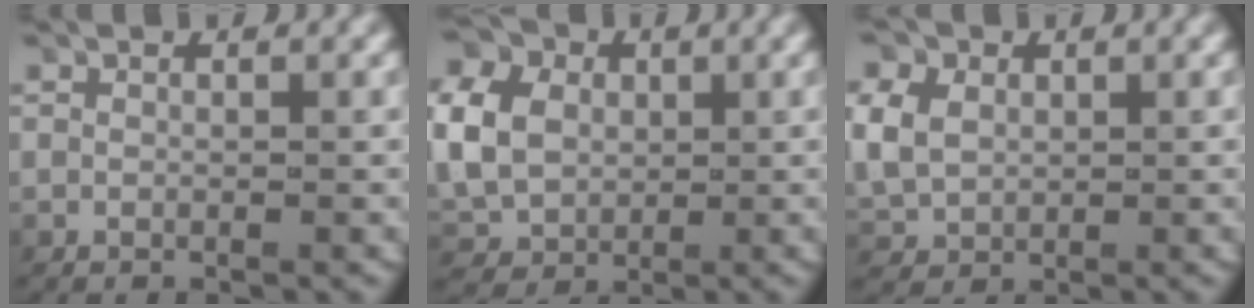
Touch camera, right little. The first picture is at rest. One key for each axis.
{"total": 7.9, "fx": 0.8, "fy": 6.9, "fz": 3.8, "tx": -0.100, "ty": -0.013, "tz": 0.017}
{"total": 5.1, "fx": 0.6, "fy": 4.6, "fz": 2.2, "tx": -0.067, "ty": -0.004, "tz": 0.016}